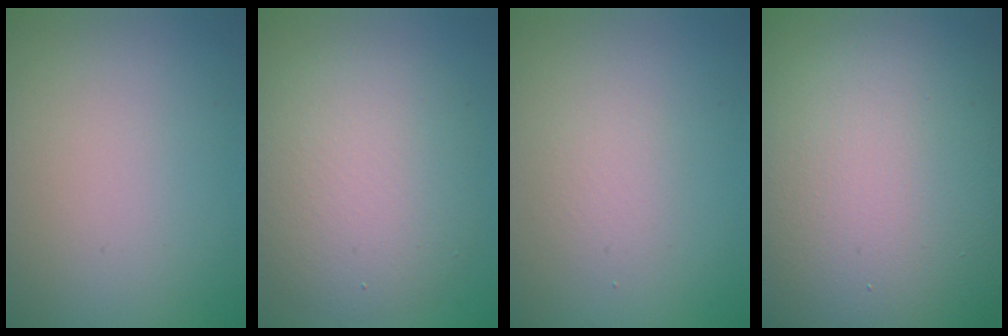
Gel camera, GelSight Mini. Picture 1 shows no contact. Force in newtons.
{"total": 6.8, "press": 6.8, "slide": 0.4}
{"total": 1.4, "press": 1.4, "slide": 0.0}
{"total": 23.0, "press": 23.0, "slide": 1.7}